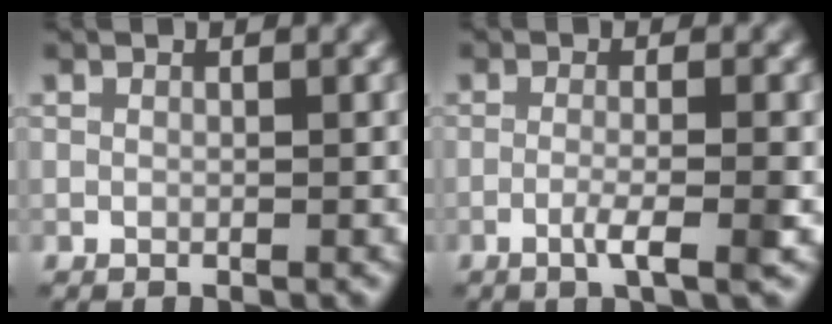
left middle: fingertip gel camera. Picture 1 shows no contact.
{"total": 2.9, "force": [-1.0, 0.4, 2.7], "torque": [-0.040, 0.005, -0.027]}